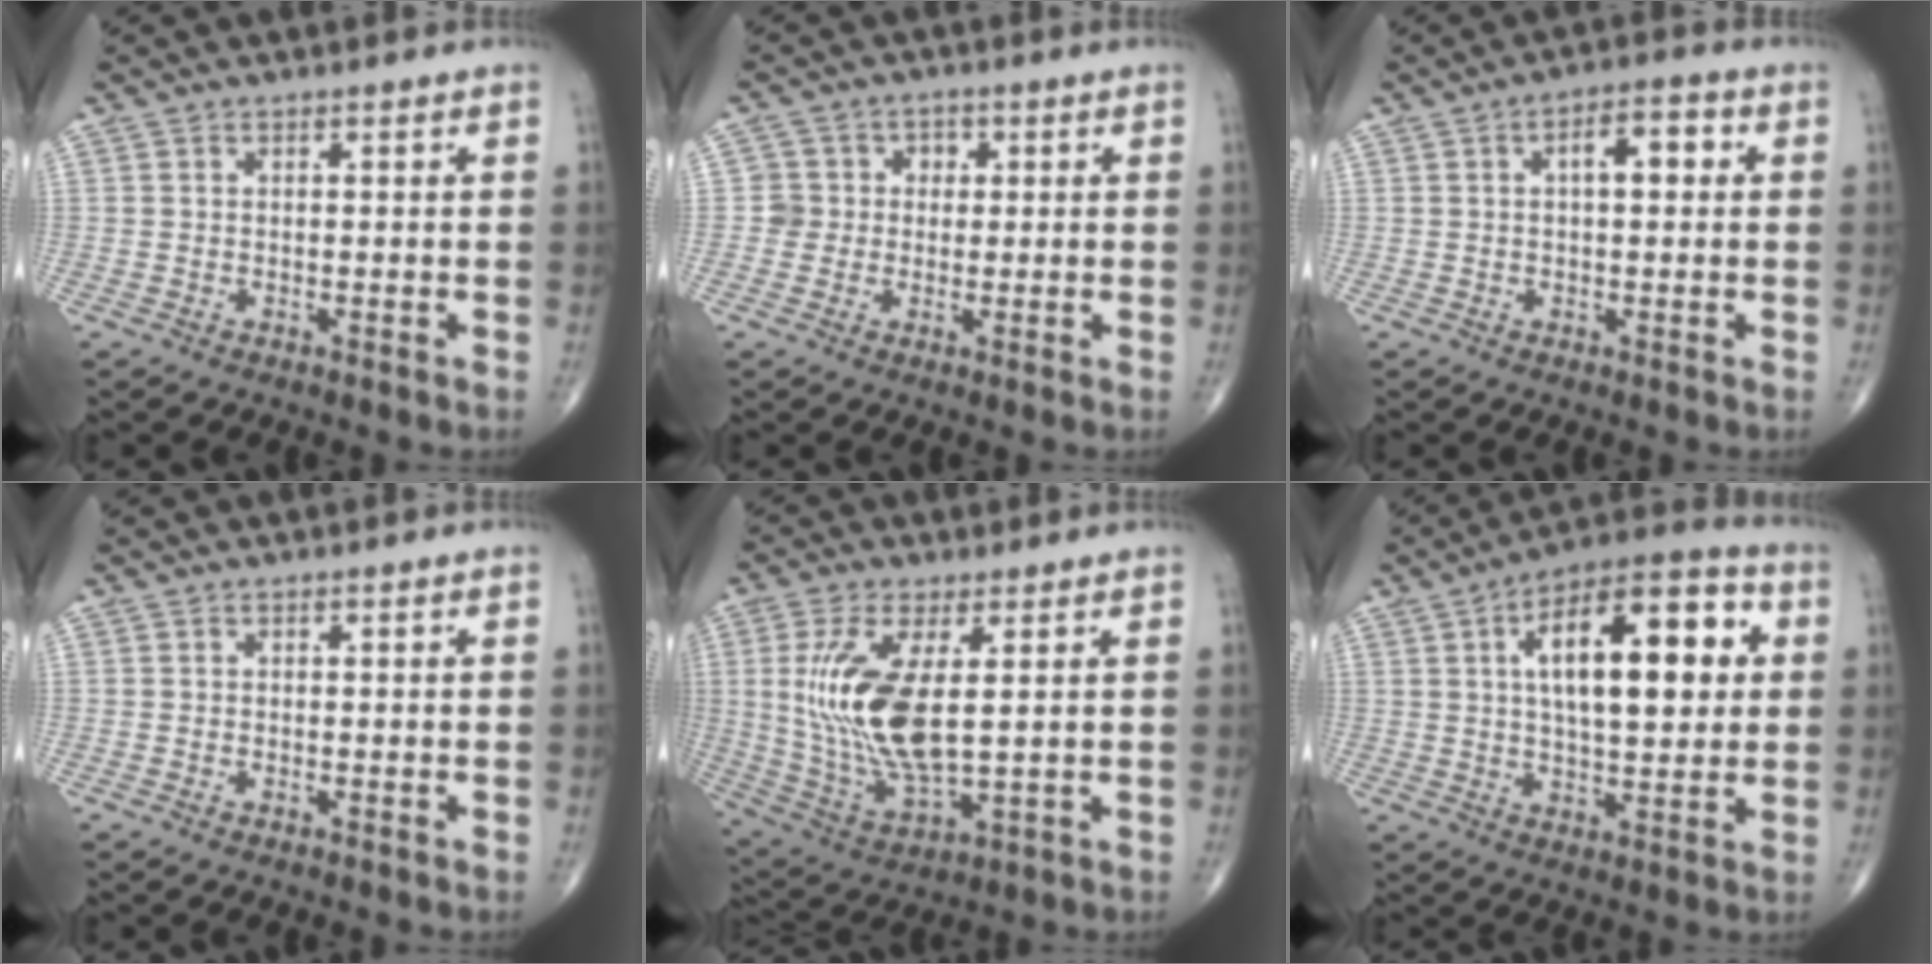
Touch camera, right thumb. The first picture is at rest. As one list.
[{"total": 4.2, "force": [0.2, 4.2, 0.4], "torque": [0.033, 0.011, -0.004]}, {"total": 5.6, "force": [1.1, 2.5, 4.9], "torque": [-0.066, 0.014, 0.010]}, {"total": 0.0}, {"total": 15.6, "force": [2.3, 6.2, 14.1], "torque": [-0.300, -0.022, 0.057]}, {"total": 19.6, "force": [4.2, 8.5, 17.1], "torque": [-0.234, 0.016, 0.056]}]